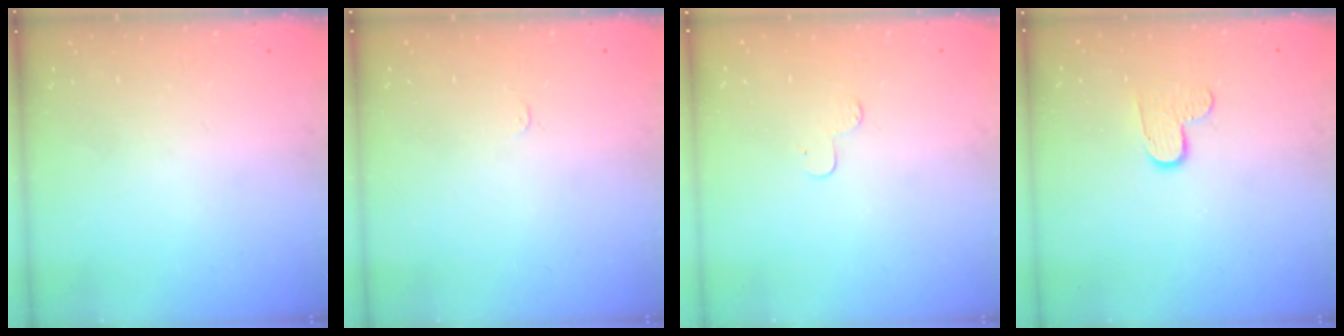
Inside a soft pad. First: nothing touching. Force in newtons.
{"total": 2.4, "press": 2.4, "slide": 0.3}
{"total": 3.3, "press": 3.3, "slide": 0.3}
{"total": 7.7, "press": 7.6, "slide": 0.4}